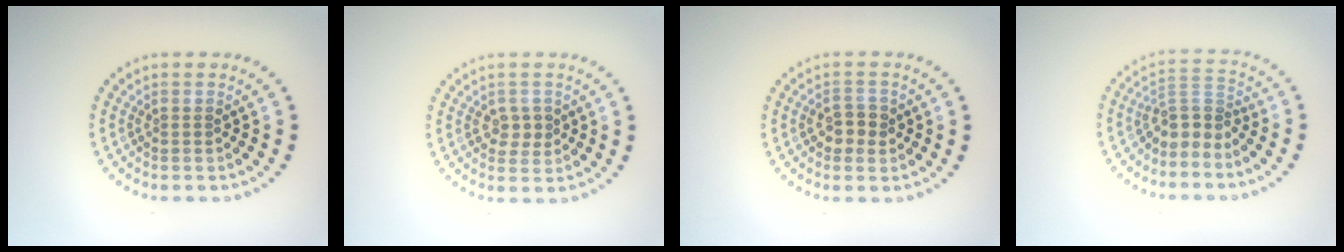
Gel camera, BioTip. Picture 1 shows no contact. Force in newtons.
{"total": 1.9, "press": 1.8, "slide": 0.3}
{"total": 2.2, "press": 2.2, "slide": 0.3}
{"total": 2.9, "press": 2.1, "slide": 2.0}